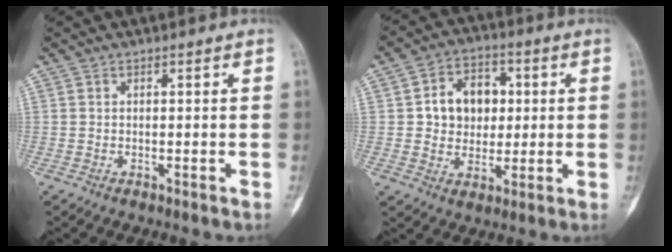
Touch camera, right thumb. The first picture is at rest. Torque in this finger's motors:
{"motor_torque": [0.03, -0.07, 0.53, -0.51, 0.06]}